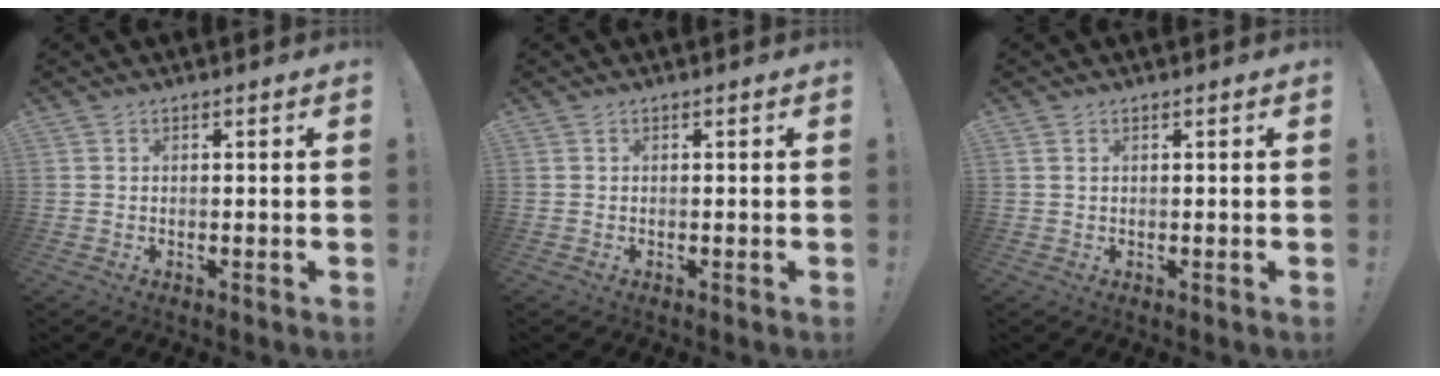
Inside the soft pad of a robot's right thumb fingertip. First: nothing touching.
{"total": 0.0}
{"total": 0.8, "force": [0.4, 0.3, 0.6], "torque": [-0.018, 0.003, 0.009]}